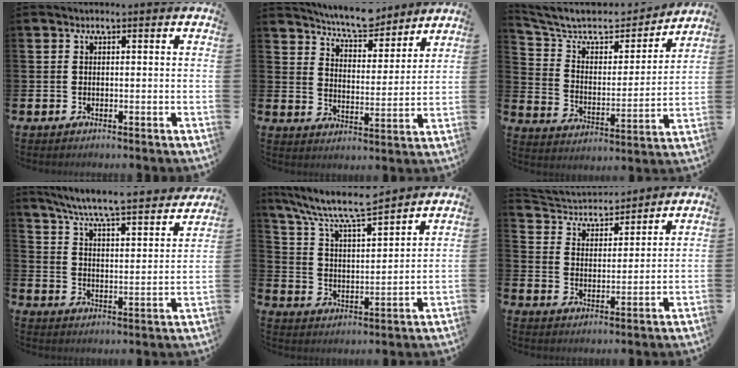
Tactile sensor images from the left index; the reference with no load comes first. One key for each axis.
{"total": 7.3, "fx": 7.0, "fy": 1.2, "fz": 1.5, "tx": -0.045, "ty": -0.044, "tz": 0.125}
{"total": 9.0, "fx": 7.6, "fy": 3.5, "fz": 3.2, "tx": -0.099, "ty": -0.054, "tz": 0.128}
{"total": 7.2, "fx": 6.7, "fy": 0.2, "fz": 2.7, "tx": -0.085, "ty": -0.055, "tz": 0.112}
{"total": 9.5, "fx": 8.5, "fy": 1.6, "fz": 4.1, "tx": -0.108, "ty": -0.052, "tz": 0.146}
{"total": 4.4, "fx": 4.1, "fy": 1.5, "fz": 0.1, "tx": -0.029, "ty": -0.031, "tz": 0.068}